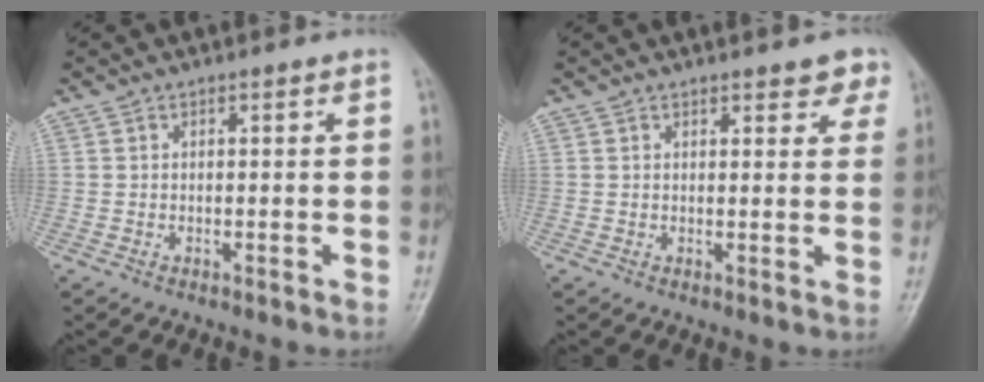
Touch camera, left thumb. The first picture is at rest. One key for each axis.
{"total": 4.6, "fx": 3.4, "fy": 1.8, "fz": 2.5, "tx": 0.000, "ty": -0.011, "tz": 0.036}